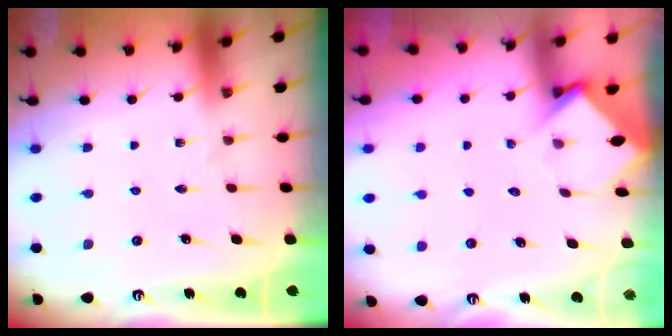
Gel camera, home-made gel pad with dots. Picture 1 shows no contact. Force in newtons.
{"total": 3.5, "press": 3.5, "slide": 0.3}